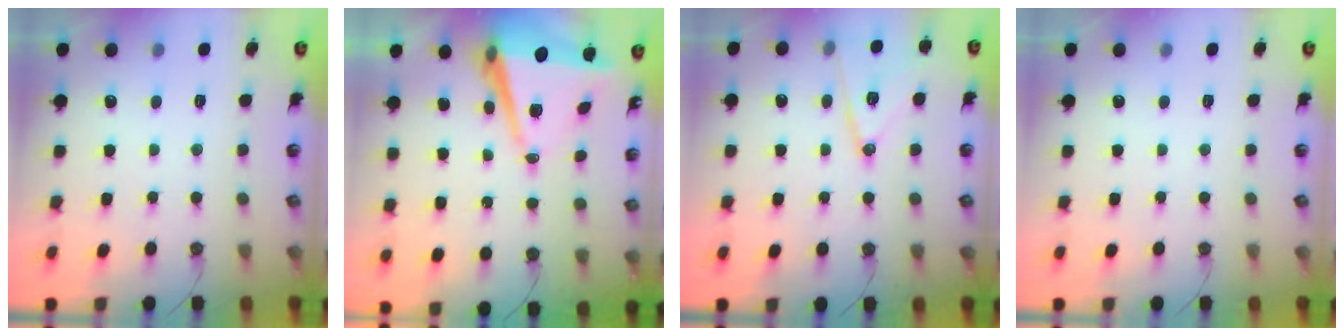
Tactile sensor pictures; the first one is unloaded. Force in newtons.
{"total": 9.8, "press": 8.8, "slide": 4.2}
{"total": 13.1, "press": 12.7, "slide": 3.4}
{"total": 0.0}